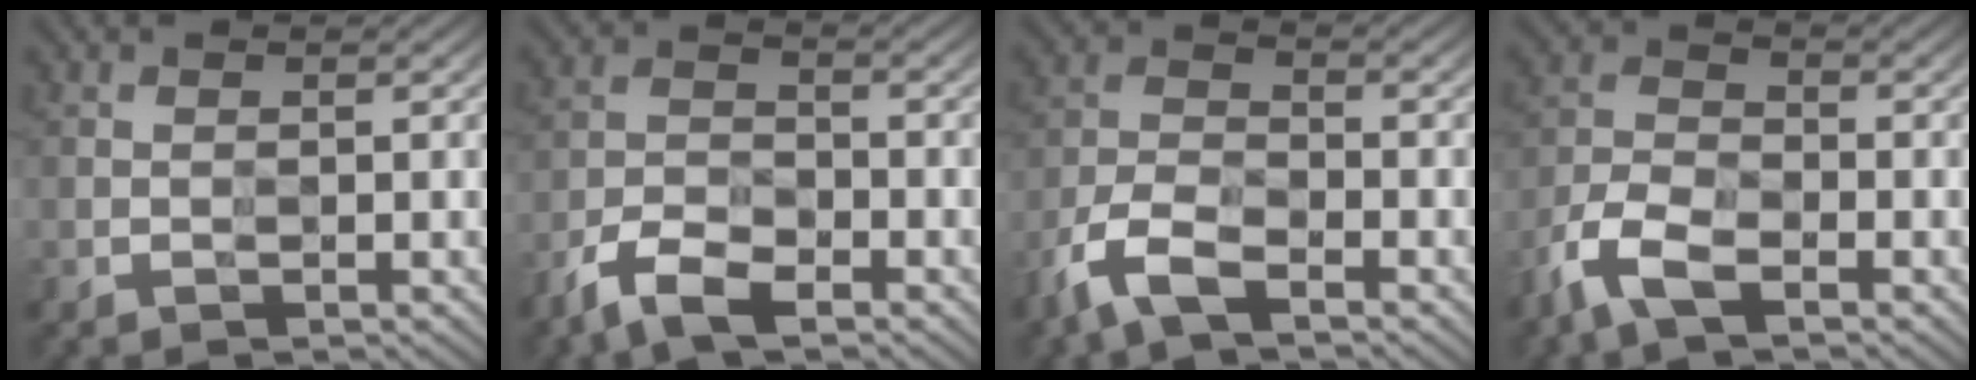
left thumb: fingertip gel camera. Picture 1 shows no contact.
{"total": 6.0, "force": [-5.0, 2.1, 2.5], "torque": [-0.045, -0.001, -0.104]}
{"total": 7.0, "force": [-5.4, 2.5, 3.6], "torque": [-0.076, -0.005, -0.118]}
{"total": 6.9, "force": [-5.1, 2.9, 3.6], "torque": [-0.083, -0.006, -0.111]}